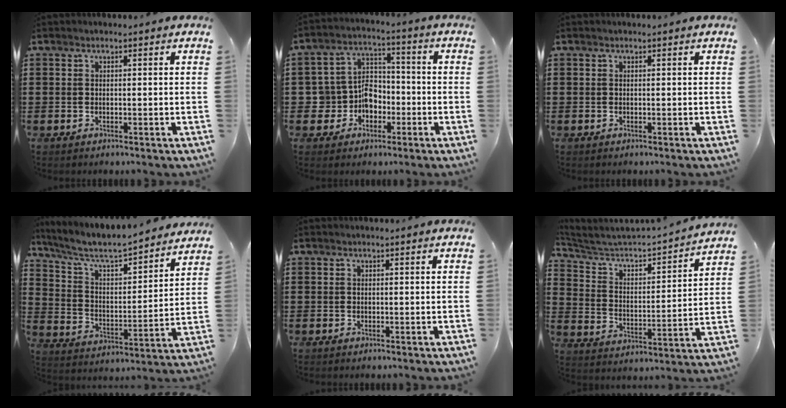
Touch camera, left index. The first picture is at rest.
{"total": 6.9, "force": [-2.0, 6.3, 2.1], "torque": [-0.071, 0.005, -0.039]}
{"total": 0.0}
{"total": 6.4, "force": [5.7, 1.0, 2.7], "torque": [-0.078, -0.046, 0.091]}
{"total": 0.0}
{"total": 4.0, "force": [3.7, 0.8, 1.3], "torque": [-0.051, -0.035, 0.050]}